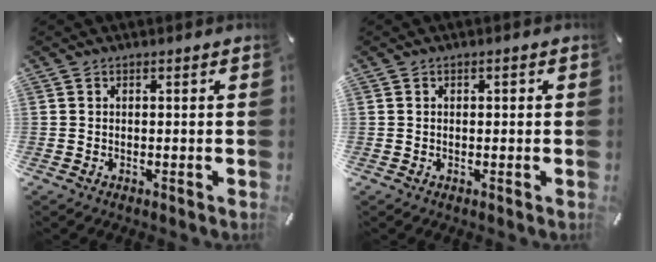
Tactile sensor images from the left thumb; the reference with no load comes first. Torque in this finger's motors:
{"motor_torque": [-0.14, -0.35, 0.05, 0.21, -0.01]}